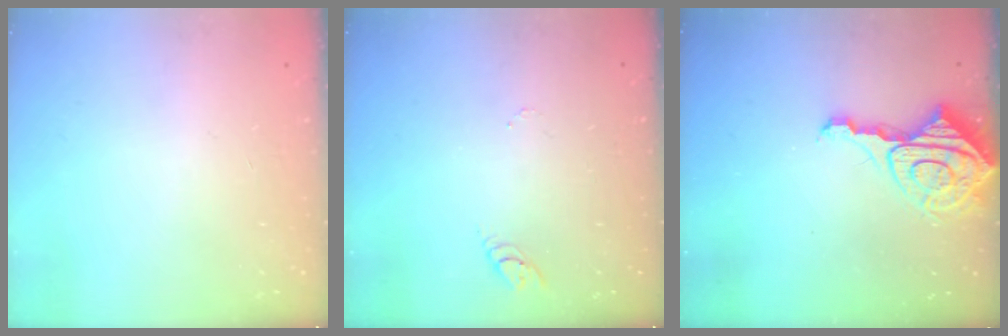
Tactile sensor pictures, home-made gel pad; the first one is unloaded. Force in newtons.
{"total": 2.7, "press": 2.7, "slide": 0.2}
{"total": 11.0, "press": 10.9, "slide": 1.0}